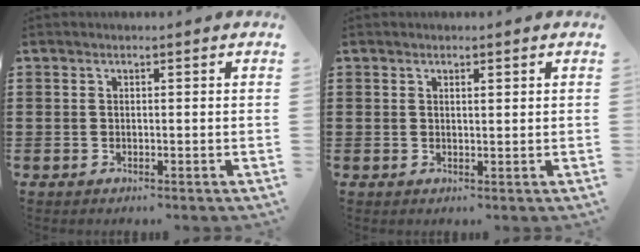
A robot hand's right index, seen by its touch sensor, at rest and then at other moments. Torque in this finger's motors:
{"motor_torque": [-0.14, 0.30, 0.03, -0.01]}